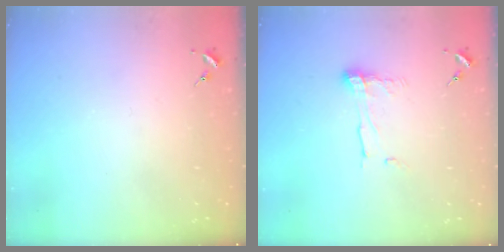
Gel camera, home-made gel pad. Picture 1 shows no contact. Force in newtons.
{"total": 8.4, "press": 8.4, "slide": 0.7}